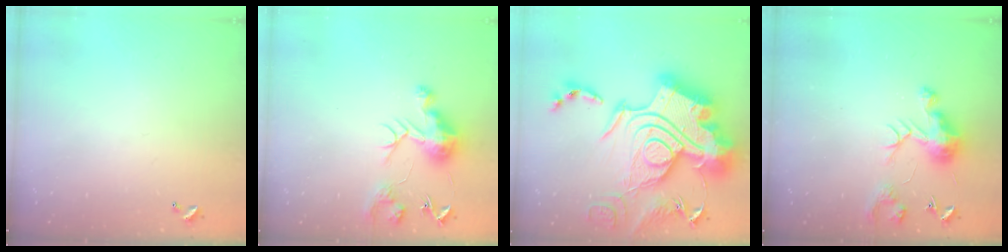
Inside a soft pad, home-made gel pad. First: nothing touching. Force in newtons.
{"total": 10.0, "press": 10.0, "slide": 0.3}
{"total": 0.8, "press": 0.8, "slide": 0.0}
{"total": 9.7, "press": 9.7, "slide": 0.5}